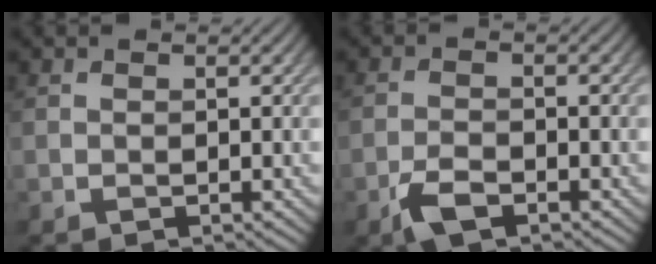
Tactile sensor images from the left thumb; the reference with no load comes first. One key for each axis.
{"total": 3.7, "fx": -2.3, "fy": 1.5, "fz": 2.4, "tx": -0.054, "ty": -0.002, "tz": -0.050}